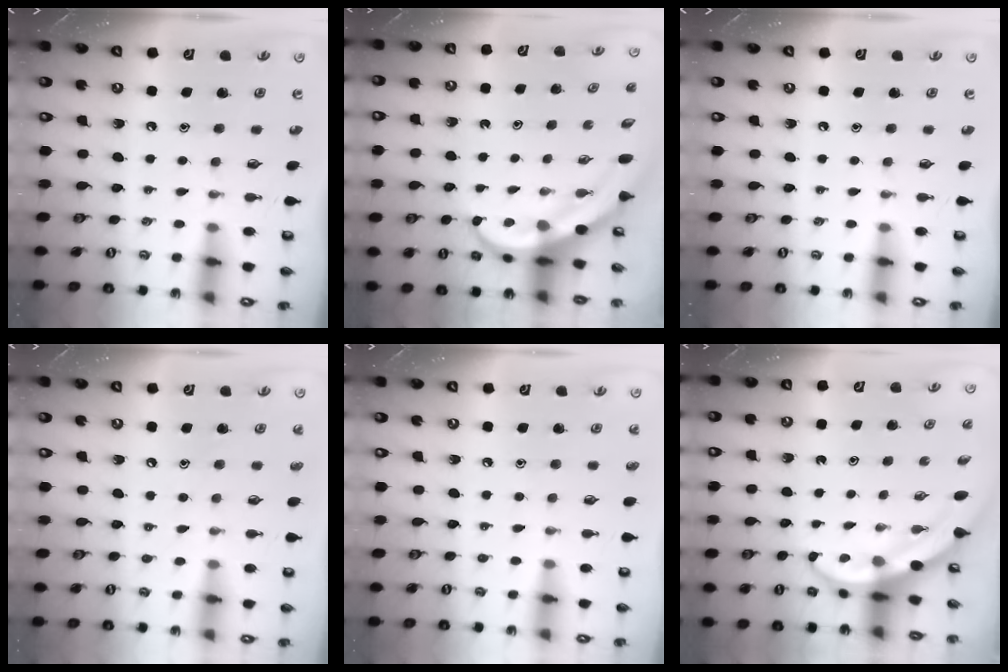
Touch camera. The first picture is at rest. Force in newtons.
{"total": 7.9, "press": 7.8, "slide": 1.6}
{"total": 0.0}
{"total": 5.8, "press": 5.8, "slide": 0.7}
{"total": 4.8, "press": 4.8, "slide": 0.6}
{"total": 4.8, "press": 4.7, "slide": 1.2}